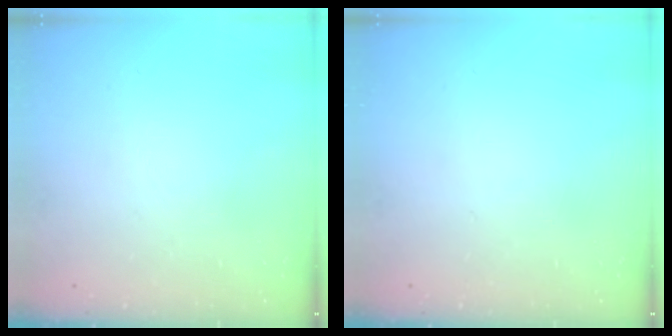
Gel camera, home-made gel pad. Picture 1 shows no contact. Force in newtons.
{"total": 0.0}